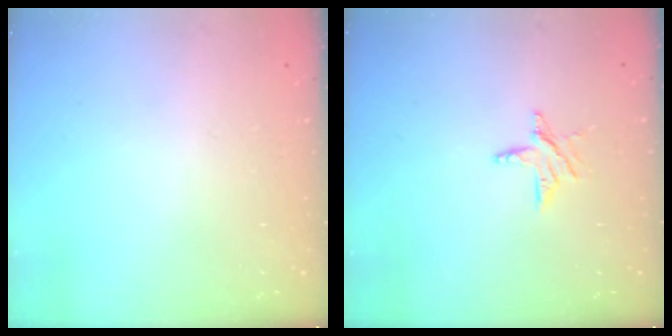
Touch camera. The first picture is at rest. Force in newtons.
{"total": 5.5, "press": 5.5, "slide": 0.5}